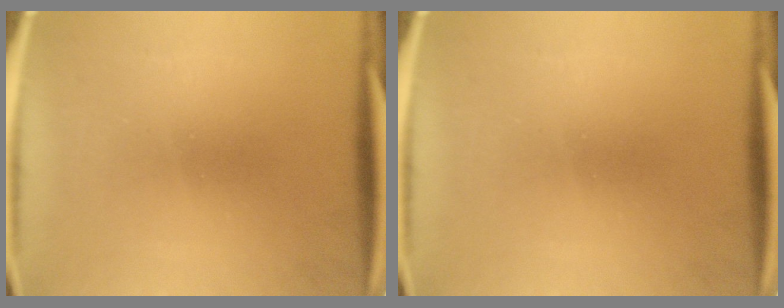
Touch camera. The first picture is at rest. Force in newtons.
{"total": 0.0}